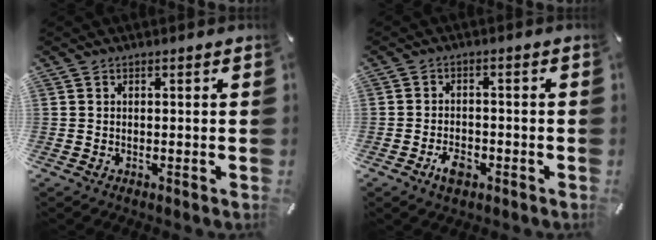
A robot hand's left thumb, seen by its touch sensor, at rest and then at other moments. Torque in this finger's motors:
{"motor_torque": [-0.01, 0.02, 0.00, 0.01, 0.02]}